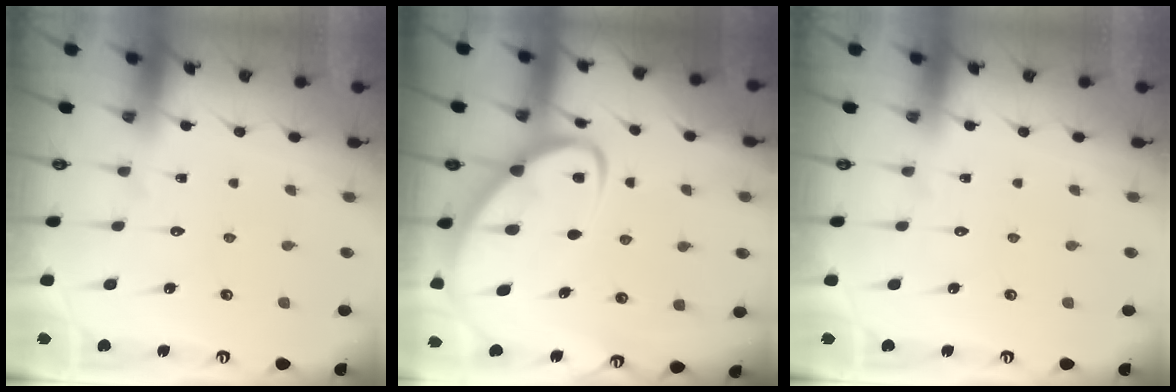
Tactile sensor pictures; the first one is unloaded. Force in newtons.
{"total": 6.5, "press": 6.4, "slide": 0.7}
{"total": 0.0}